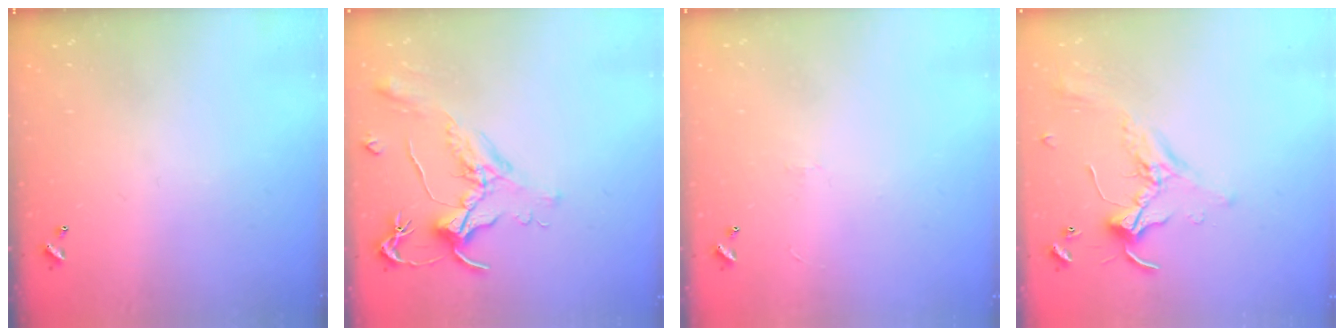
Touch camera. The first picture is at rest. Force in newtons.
{"total": 1.6, "press": 1.5, "slide": 0.7}
{"total": 0.7, "press": 0.3, "slide": 0.7}
{"total": 1.7, "press": 1.6, "slide": 0.2}